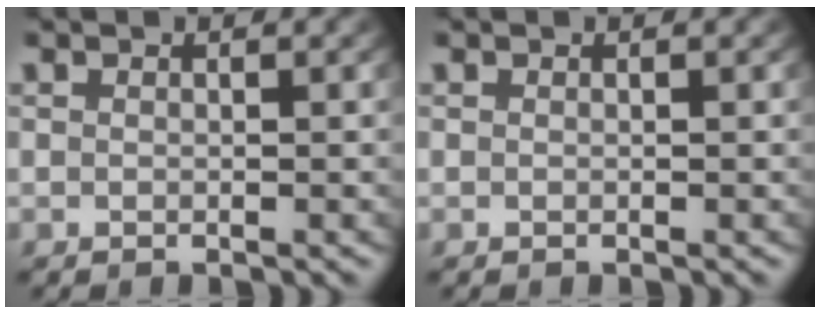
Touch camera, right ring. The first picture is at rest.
{"total": 0.0}